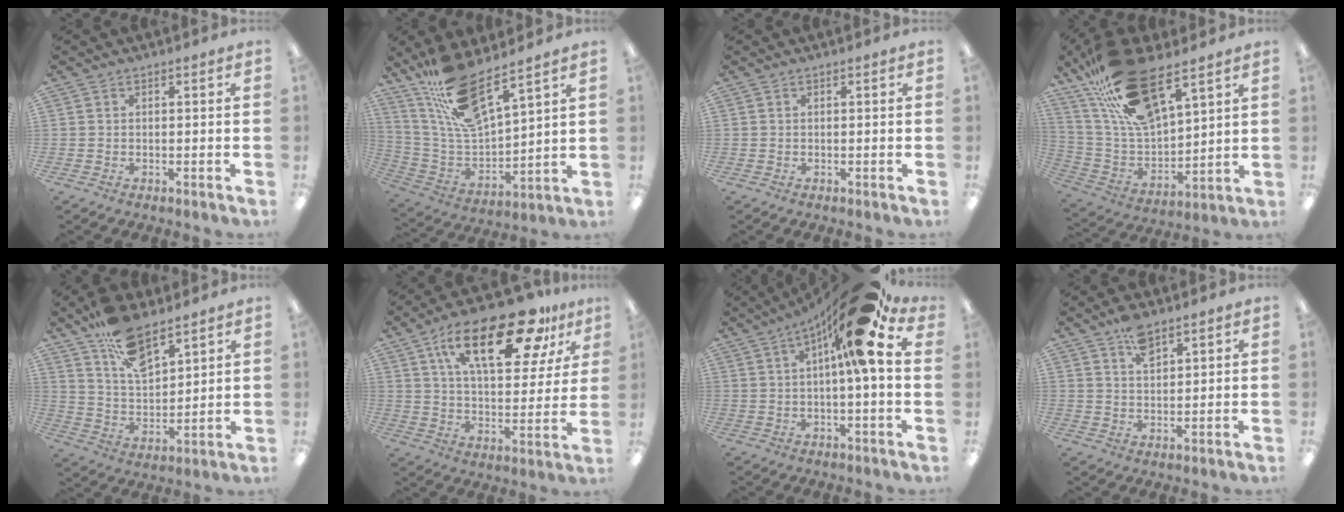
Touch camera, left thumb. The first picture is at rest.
{"total": 15.5, "force": [12.3, 3.6, 8.8], "torque": [-0.193, -0.076, 0.219]}
{"total": 0.0}
{"total": 22.1, "force": [15.2, 7.9, 14.0], "torque": [-0.281, -0.070, 0.269]}
{"total": 12.8, "force": [9.4, 5.4, 6.8], "torque": [-0.116, -0.055, 0.172]}
{"total": 23.9, "force": [13.5, 9.9, 17.0], "torque": [-0.267, -0.052, 0.219]}
{"total": 18.5, "force": [6.6, 4.2, 16.8], "torque": [-0.262, -0.027, 0.096]}
{"total": 5.7, "force": [4.0, 2.3, 3.4], "torque": [-0.059, -0.014, 0.071]}